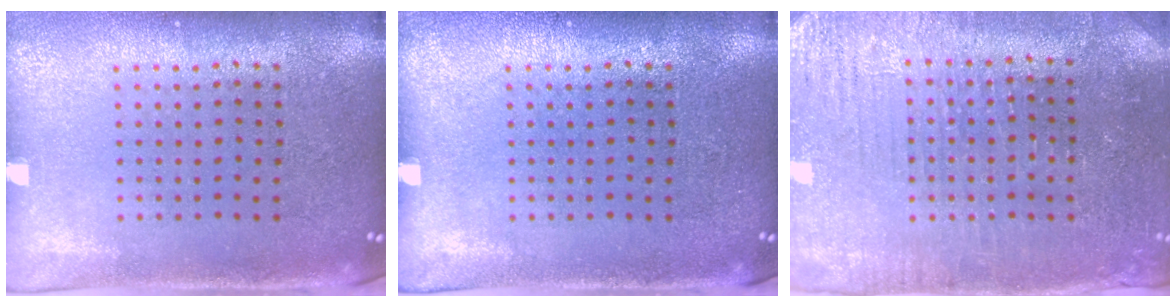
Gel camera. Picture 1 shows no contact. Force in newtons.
{"total": 0.0}
{"total": 3.0, "press": 2.9, "slide": 0.6}